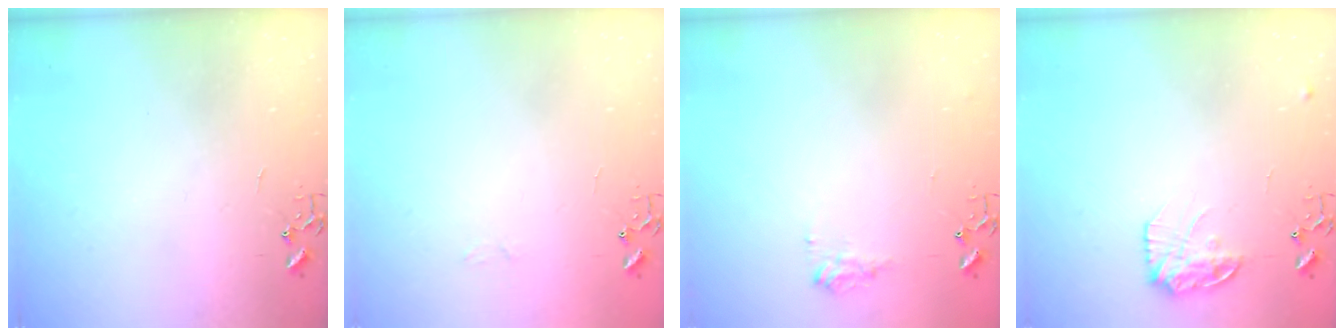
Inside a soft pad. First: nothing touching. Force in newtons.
{"total": 3.0, "press": 3.0, "slide": 0.3}
{"total": 8.0, "press": 8.0, "slide": 0.4}
{"total": 12.3, "press": 12.3, "slide": 0.5}